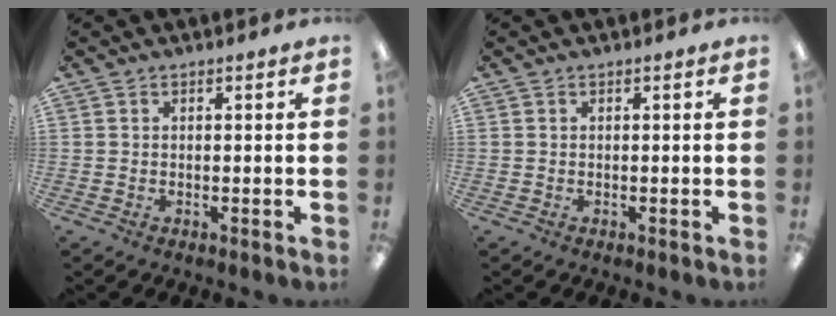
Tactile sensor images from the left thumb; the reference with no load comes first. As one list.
[{"total": 0.0}]